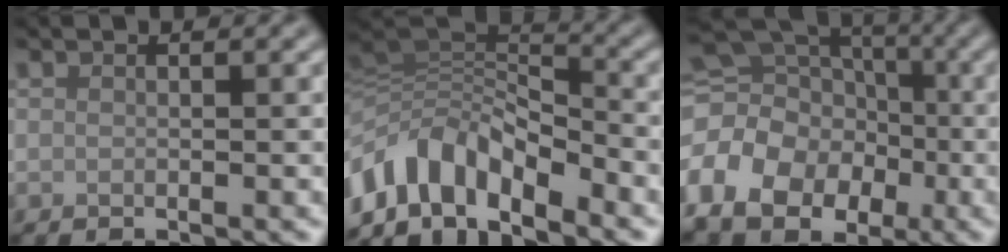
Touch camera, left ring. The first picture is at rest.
{"total": 7.7, "force": [-4.7, 4.2, 4.3], "torque": [-0.069, 0.001, -0.095]}
{"total": 12.9, "force": [-3.7, 10.4, 6.7], "torque": [-0.146, -0.007, -0.077]}